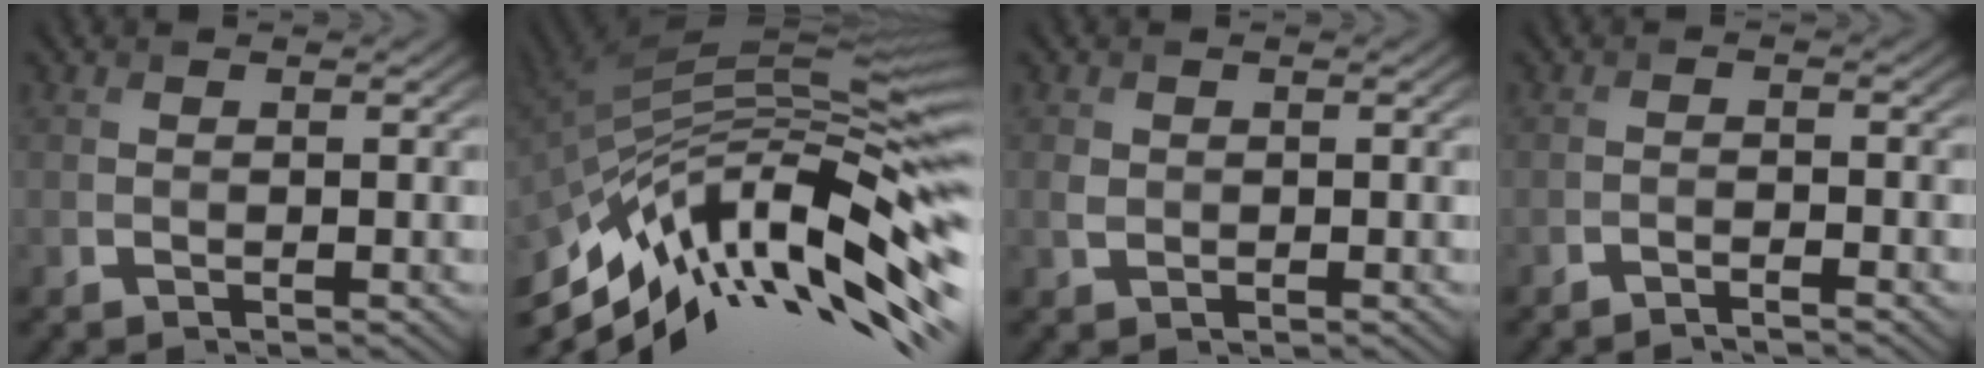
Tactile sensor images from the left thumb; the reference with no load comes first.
{"total": 16.5, "force": [-7.6, 4.6, 13.9], "torque": [-0.264, 0.011, -0.147]}
{"total": 1.2, "force": [0.0, 1.0, 0.6], "torque": [-0.015, -0.002, 0.001]}
{"total": 1.5, "force": [-1.3, 0.1, 0.7], "torque": [-0.008, -0.001, -0.032]}